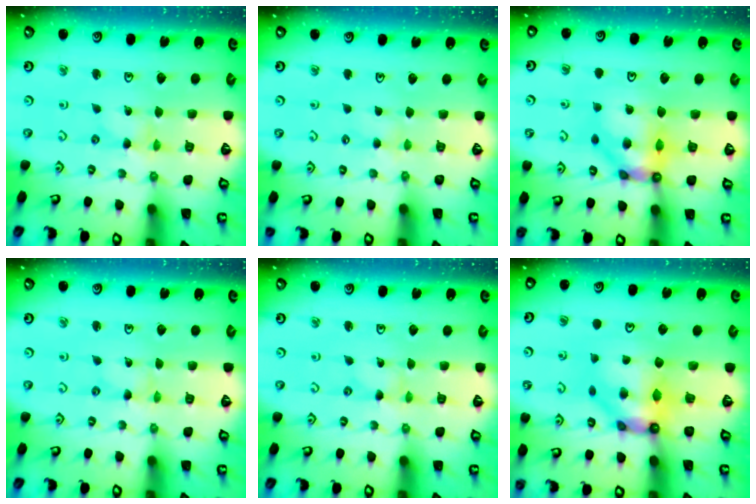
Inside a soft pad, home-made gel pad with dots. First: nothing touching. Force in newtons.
{"total": 1.6, "press": 1.5, "slide": 0.4}
{"total": 10.3, "press": 10.3, "slide": 1.0}
{"total": 0.0}
{"total": 0.0}
{"total": 8.6, "press": 8.6, "slide": 0.6}